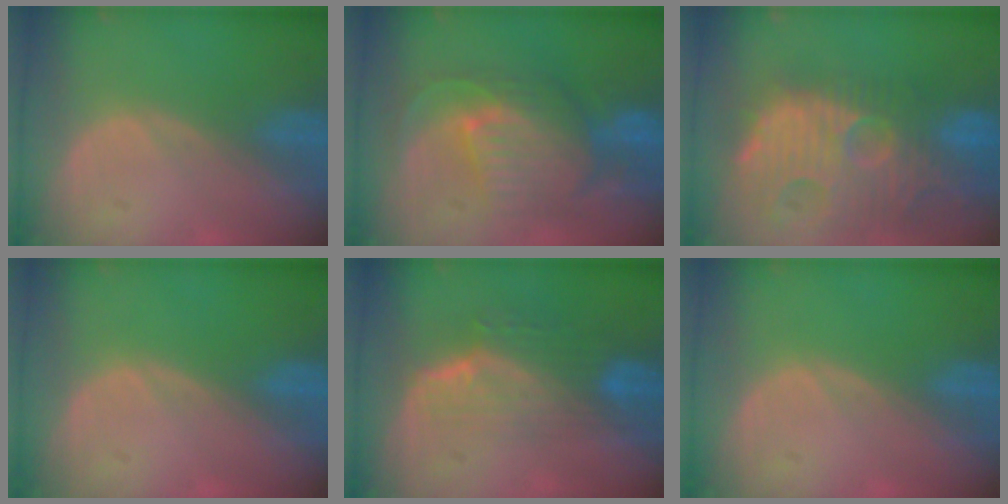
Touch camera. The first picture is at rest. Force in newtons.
{"total": 9.8, "press": 9.0, "slide": 3.9}
{"total": 14.6, "press": 12.6, "slide": 7.3}
{"total": 0.0}
{"total": 7.4, "press": 6.6, "slide": 3.3}
{"total": 0.0}